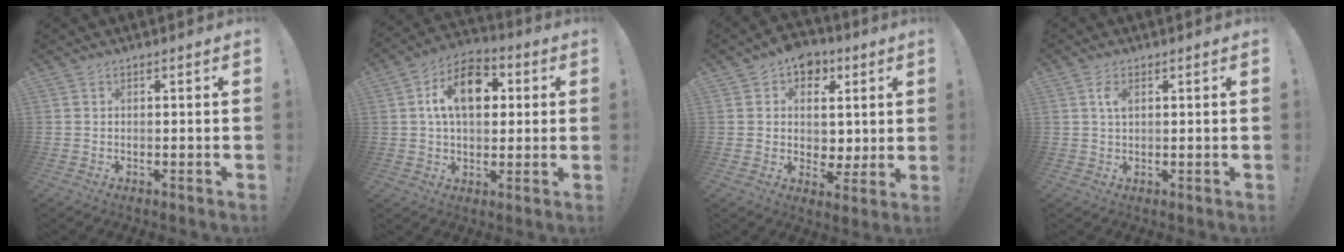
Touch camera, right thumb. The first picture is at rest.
{"total": 14.9, "force": [4.0, 9.6, 10.7], "torque": [-0.157, 0.004, 0.073]}
{"total": 9.4, "force": [4.1, 8.0, 2.7], "torque": [-0.030, -0.025, 0.085]}
{"total": 3.2, "force": [1.0, 1.6, 2.6], "torque": [-0.041, -0.002, 0.014]}